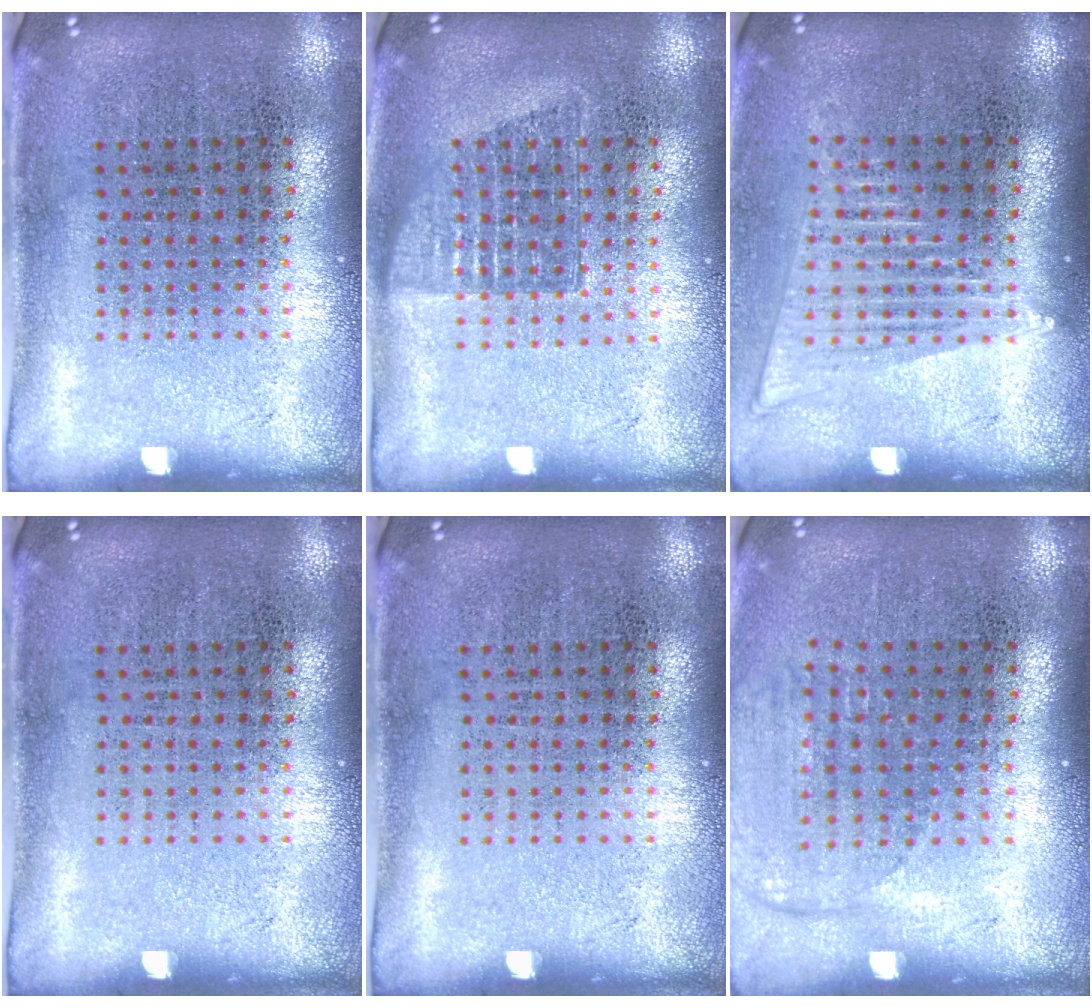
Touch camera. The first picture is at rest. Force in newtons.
{"total": 1.2, "press": 1.0, "slide": 0.6}
{"total": 1.6, "press": 1.4, "slide": 0.7}
{"total": 0.0}
{"total": 0.0}
{"total": 1.4, "press": 1.2, "slide": 0.6}